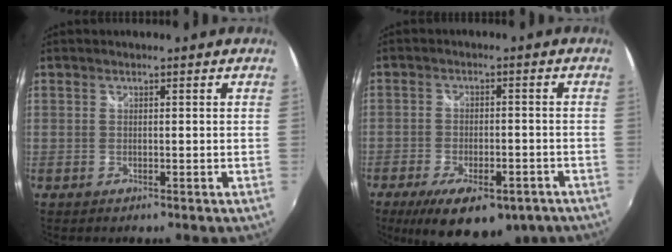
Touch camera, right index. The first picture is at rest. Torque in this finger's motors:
{"motor_torque": [1.03, -1.10, 0.25, 0.02]}